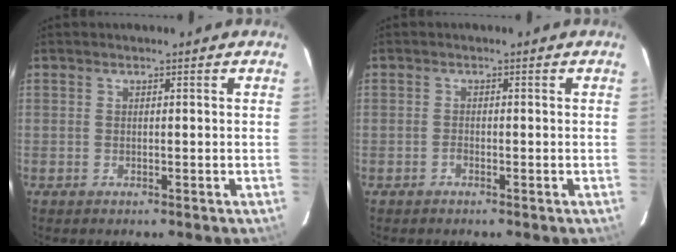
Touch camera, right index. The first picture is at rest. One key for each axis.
{"total": 0.6, "fx": -0.6, "fy": 0.2, "fz": 0.2, "tx": -0.003, "ty": 0.000, "tz": -0.013}